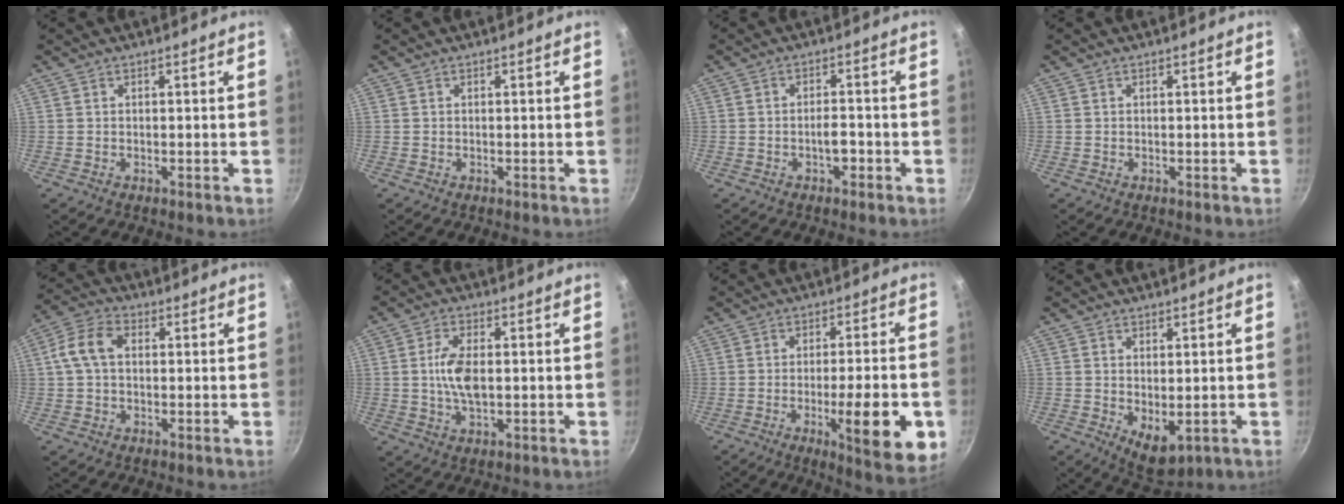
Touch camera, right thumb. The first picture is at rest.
{"total": 0.0}
{"total": 3.2, "force": [-1.3, 1.7, 2.4], "torque": [-0.026, 0.013, -0.022]}
{"total": 0.0}
{"total": 7.4, "force": [1.0, 5.0, 5.4], "torque": [-0.110, 0.024, 0.014]}
{"total": 7.0, "force": [0.2, 3.4, 6.1], "torque": [-0.124, 0.001, 0.003]}
{"total": 14.4, "force": [-4.3, 3.4, 13.3], "torque": [-0.184, -0.004, -0.057]}
{"total": 6.1, "force": [-1.2, 3.2, 5.1], "torque": [-0.070, -0.013, -0.003]}